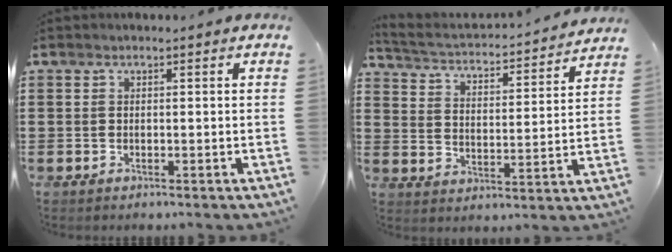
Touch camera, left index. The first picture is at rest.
{"total": 2.3, "force": [2.2, 0.1, 0.4], "torque": [-0.029, -0.027, 0.026]}